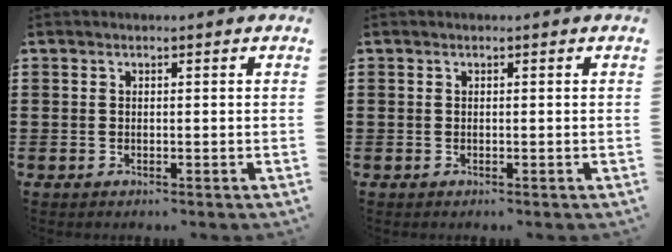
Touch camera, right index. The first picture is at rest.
{"total": 0.0}